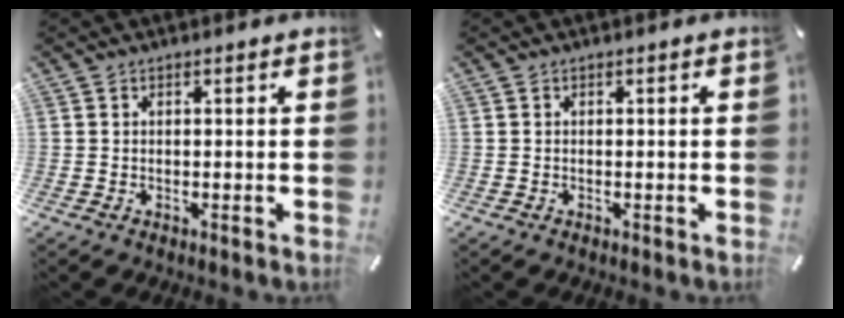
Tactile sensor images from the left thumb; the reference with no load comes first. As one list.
[{"total": 0.0}]